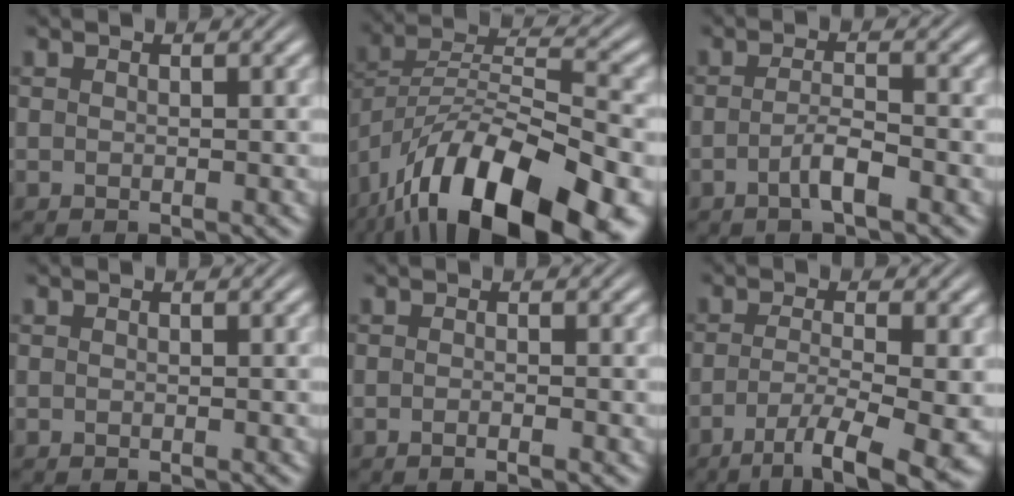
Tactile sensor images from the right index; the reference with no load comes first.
{"total": 11.6, "force": [-4.6, 6.1, 8.8], "torque": [-0.170, -0.021, -0.058]}
{"total": 2.4, "force": [-1.6, 0.1, 1.8], "torque": [-0.033, -0.009, -0.027]}
{"total": 0.0}
{"total": 0.9, "force": [-0.7, -0.1, 0.6], "torque": [-0.013, 0.003, -0.017]}
{"total": 8.4, "force": [-6.2, 1.3, 5.5], "torque": [-0.090, -0.040, -0.078]}